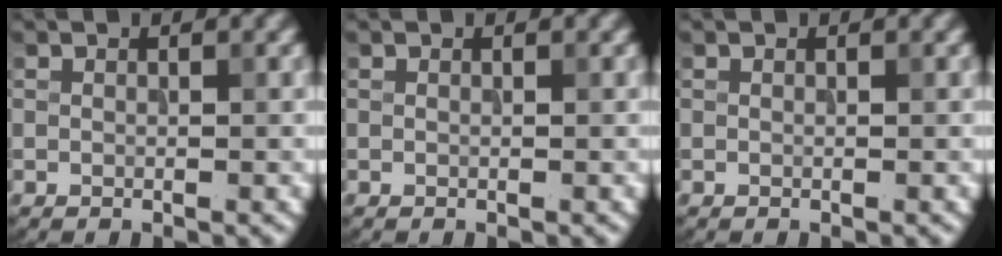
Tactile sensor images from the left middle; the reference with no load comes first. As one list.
[{"total": 0.0}, {"total": 0.0}]